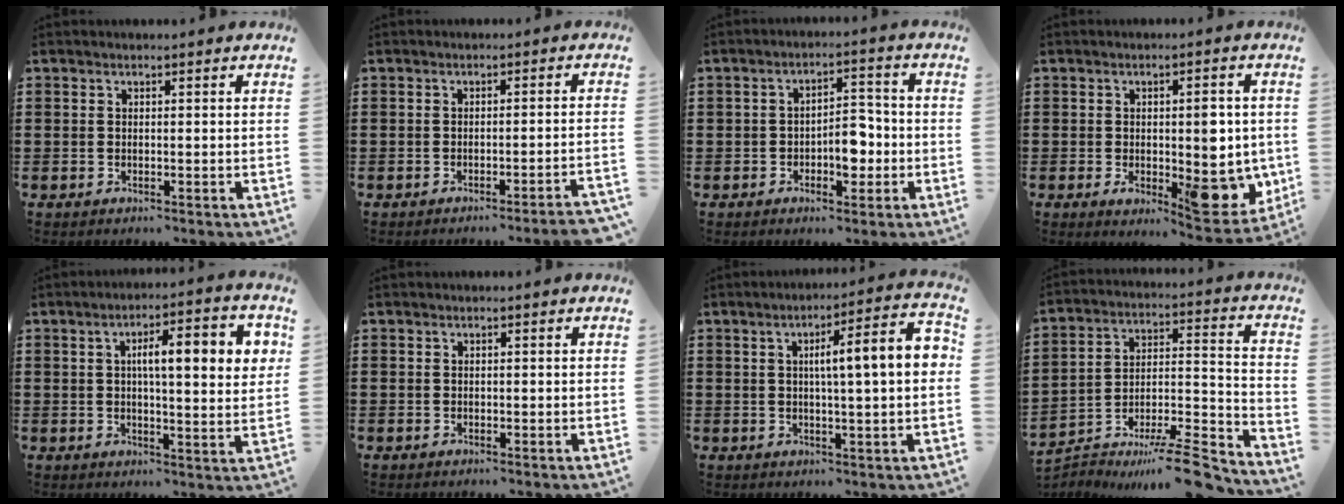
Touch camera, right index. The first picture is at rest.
{"total": 2.3, "force": [-1.9, -0.5, 1.3], "torque": [-0.022, -0.005, -0.037]}
{"total": 5.4, "force": [-1.7, 3.1, 4.1], "torque": [-0.055, 0.004, -0.033]}
{"total": 7.8, "force": [-0.3, 3.7, 6.9], "torque": [-0.081, -0.010, -0.004]}
{"total": 8.3, "force": [1.8, 2.1, 7.8], "torque": [-0.136, 0.002, 0.023]}
{"total": 0.0}
{"total": 8.6, "force": [1.0, 0.8, 8.5], "torque": [-0.139, -0.004, 0.006]}
{"total": 10.6, "force": [-9.3, 1.2, 4.9], "torque": [-0.060, 0.027, -0.177]}